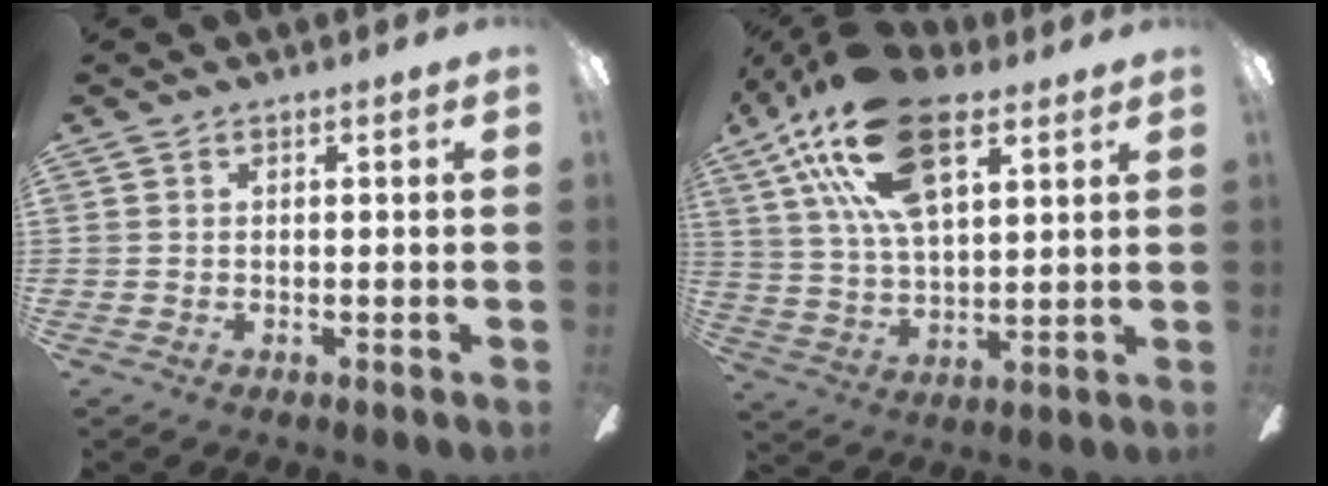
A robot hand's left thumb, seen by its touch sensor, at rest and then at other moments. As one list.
[{"total": 21.9, "force": [12.0, 10.6, 15.0], "torque": [-0.286, -0.034, 0.209]}]